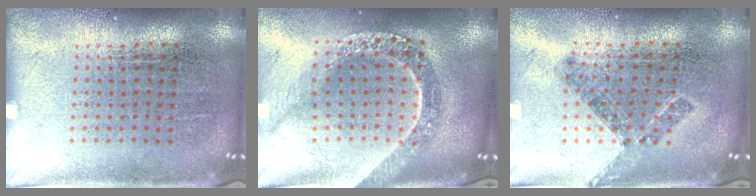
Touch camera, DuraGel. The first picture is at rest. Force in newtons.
{"total": 2.6, "press": 2.1, "slide": 1.6}
{"total": 0.8, "press": 0.7, "slide": 0.3}